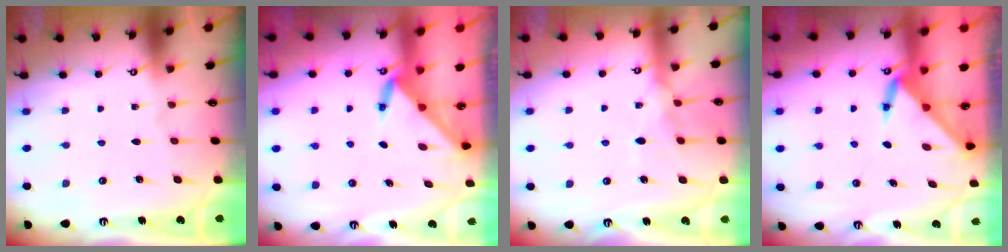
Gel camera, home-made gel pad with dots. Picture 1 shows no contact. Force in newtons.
{"total": 3.6, "press": 3.6, "slide": 0.3}
{"total": 10.8, "press": 10.7, "slide": 0.9}
{"total": 3.7, "press": 3.7, "slide": 0.3}